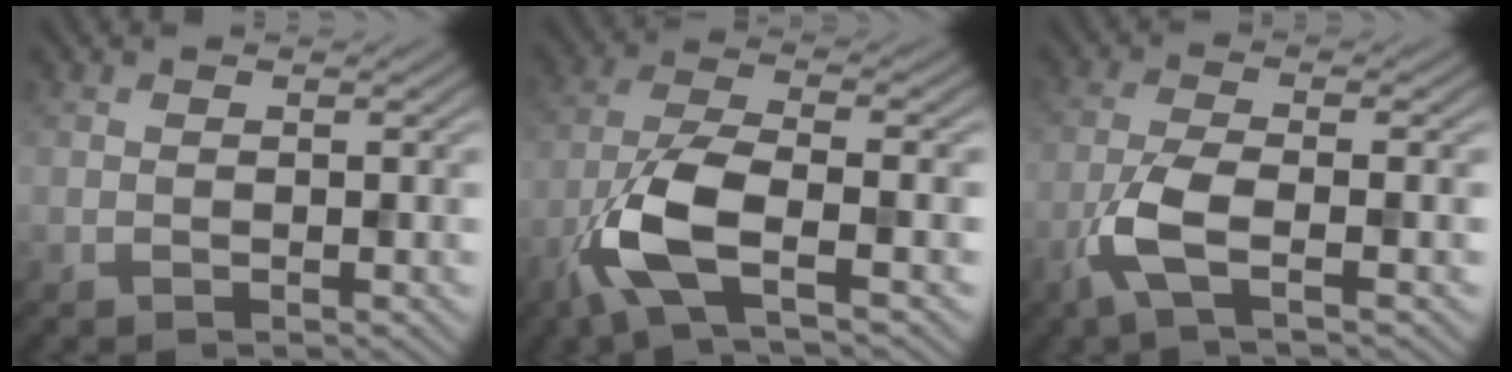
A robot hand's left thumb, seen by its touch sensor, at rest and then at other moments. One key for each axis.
{"total": 8.6, "fx": -3.8, "fy": 2.8, "fz": 7.2, "tx": -0.159, "ty": 0.000, "tz": -0.091}
{"total": 5.3, "fx": -2.3, "fy": 1.3, "fz": 4.6, "tx": -0.105, "ty": -0.001, "tz": -0.057}